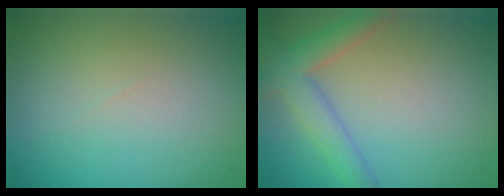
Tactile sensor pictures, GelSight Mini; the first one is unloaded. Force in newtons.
{"total": 3.9, "press": 3.9, "slide": 0.3}